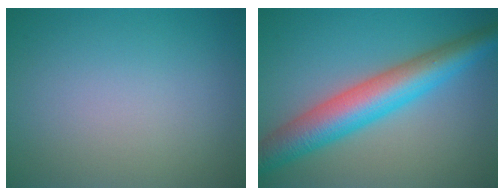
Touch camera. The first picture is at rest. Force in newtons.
{"total": 7.8, "press": 7.8, "slide": 0.2}